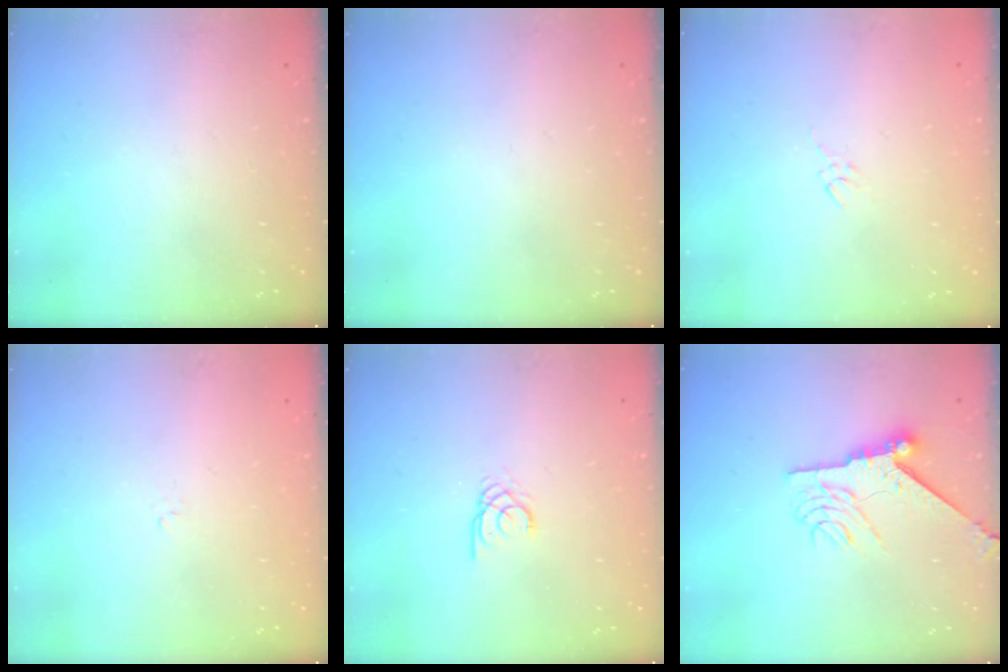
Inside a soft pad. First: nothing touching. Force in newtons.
{"total": 0.0}
{"total": 2.7, "press": 2.7, "slide": 0.5}
{"total": 1.2, "press": 1.2, "slide": 0.4}
{"total": 1.8, "press": 1.8, "slide": 0.2}
{"total": 9.5, "press": 9.5, "slide": 0.6}